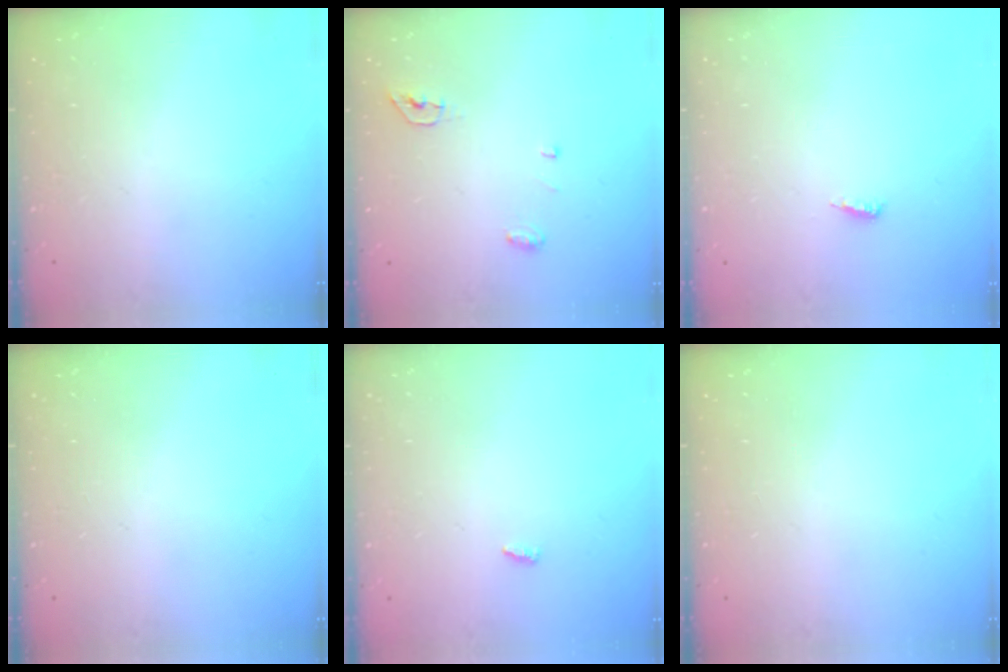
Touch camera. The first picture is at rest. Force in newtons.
{"total": 4.4, "press": 4.3, "slide": 0.8}
{"total": 3.9, "press": 3.9, "slide": 0.4}
{"total": 0.0}
{"total": 2.7, "press": 2.7, "slide": 0.2}
{"total": 0.0}